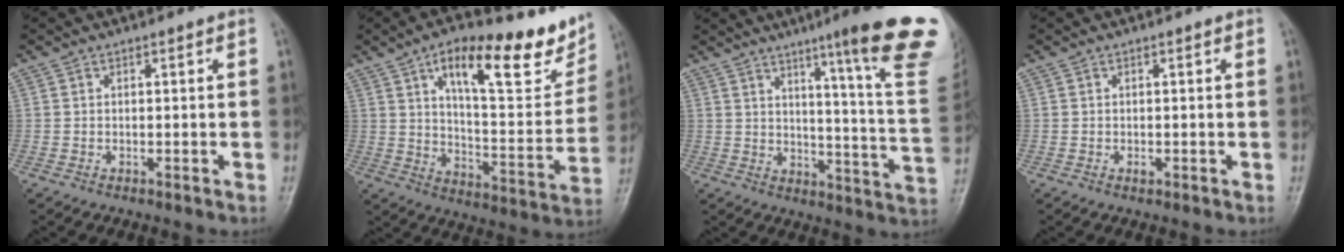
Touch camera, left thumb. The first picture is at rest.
{"total": 21.3, "force": [12.8, 7.5, 15.3], "torque": [-0.172, -0.053, 0.197]}
{"total": 22.5, "force": [13.5, 1.0, 17.9], "torque": [-0.216, -0.082, 0.172]}
{"total": 0.9, "force": [-0.1, 0.5, 0.7], "torque": [-0.005, 0.000, -0.002]}